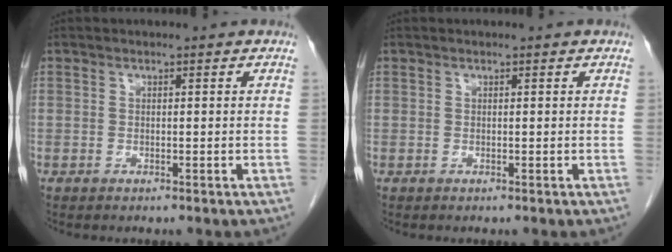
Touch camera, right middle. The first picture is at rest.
{"total": 0.0}